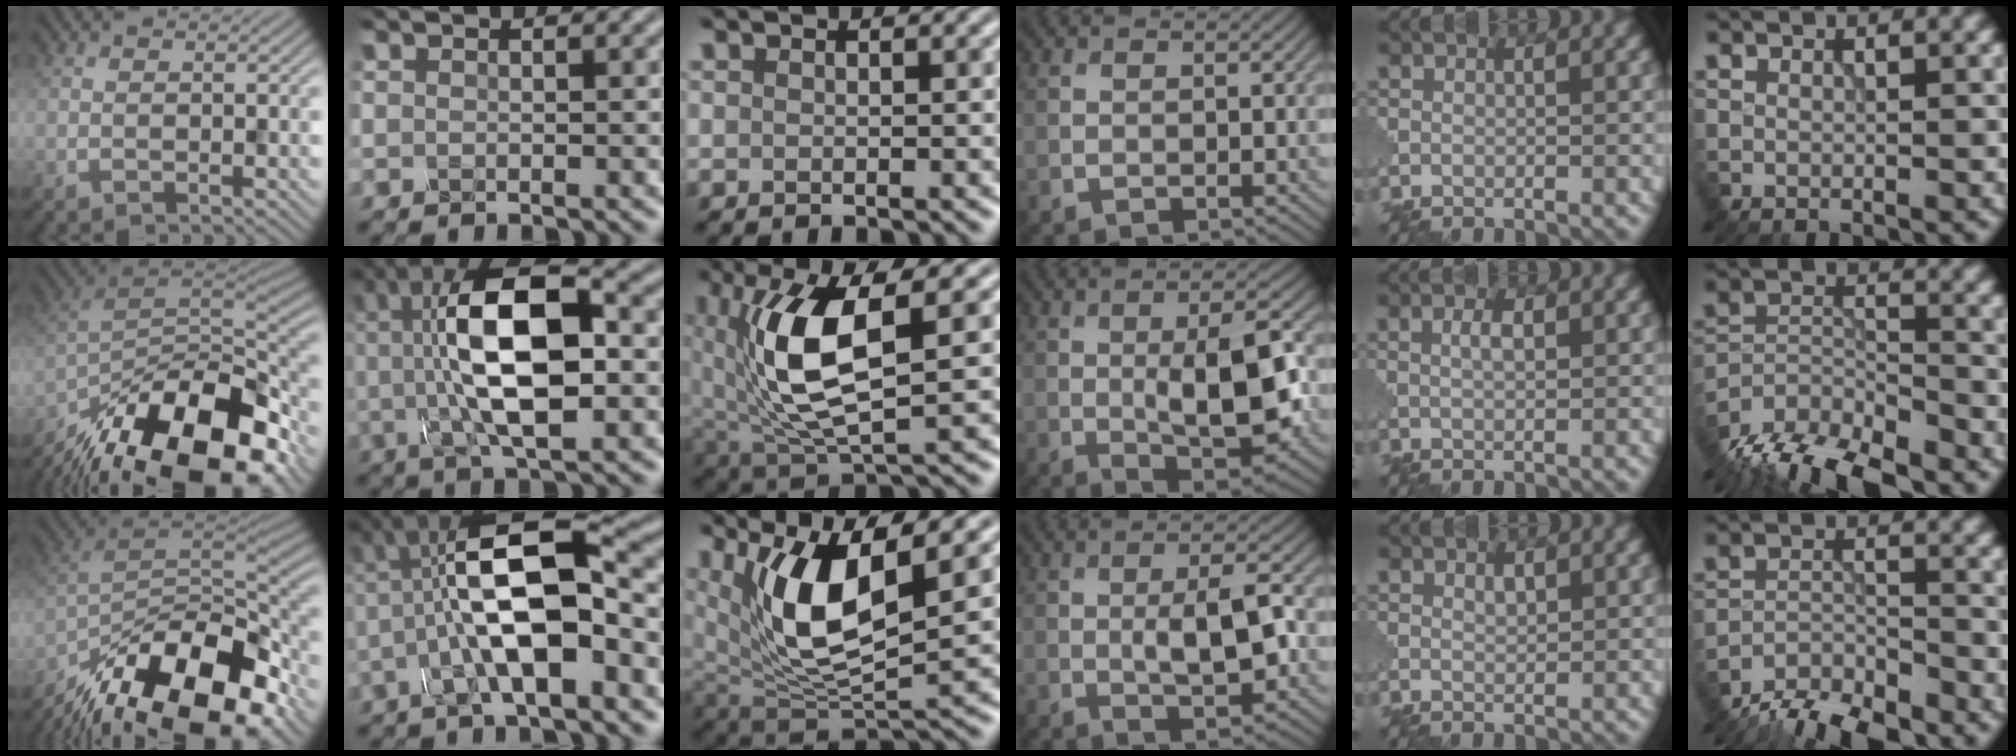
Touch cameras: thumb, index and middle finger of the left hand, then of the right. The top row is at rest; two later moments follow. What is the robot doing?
{"motion": "disassemble", "object": "glue stick"}